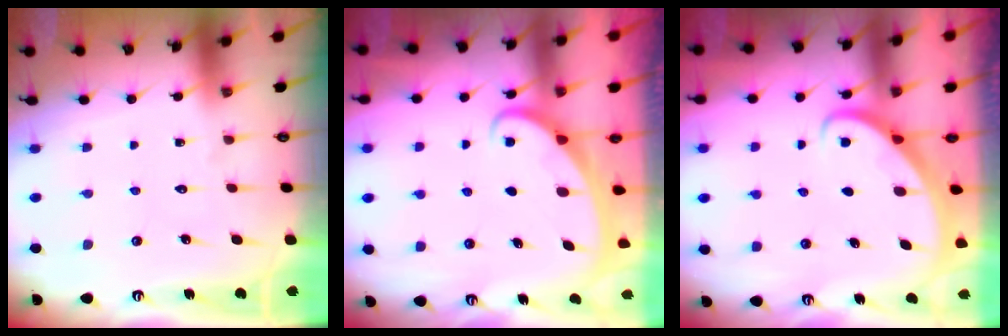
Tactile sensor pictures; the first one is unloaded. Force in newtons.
{"total": 2.3, "press": 2.3, "slide": 0.3}
{"total": 3.0, "press": 3.0, "slide": 0.2}